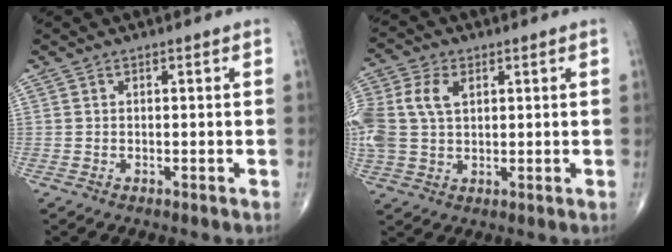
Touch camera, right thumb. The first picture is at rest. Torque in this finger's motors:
{"motor_torque": [0.93, 0.95, 1.32, -0.08, 0.14]}